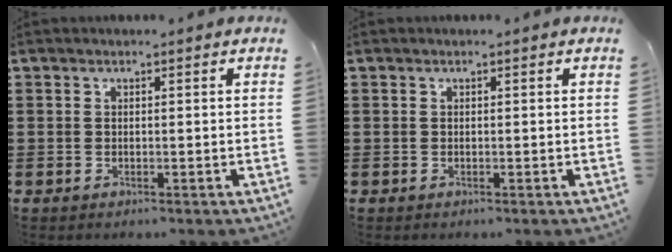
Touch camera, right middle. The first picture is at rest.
{"total": 0.0}